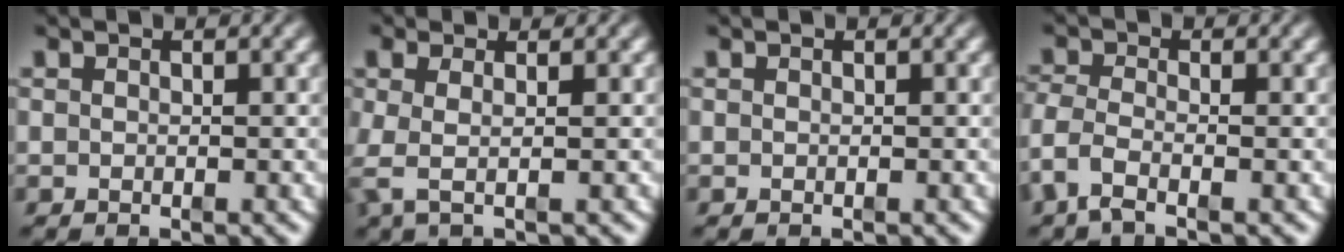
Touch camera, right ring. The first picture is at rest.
{"total": 3.1, "force": [0.4, 1.4, 2.7], "torque": [-0.074, -0.005, 0.010]}
{"total": 0.0}
{"total": 3.3, "force": [-1.5, 2.0, 2.1], "torque": [-0.065, -0.018, -0.022]}